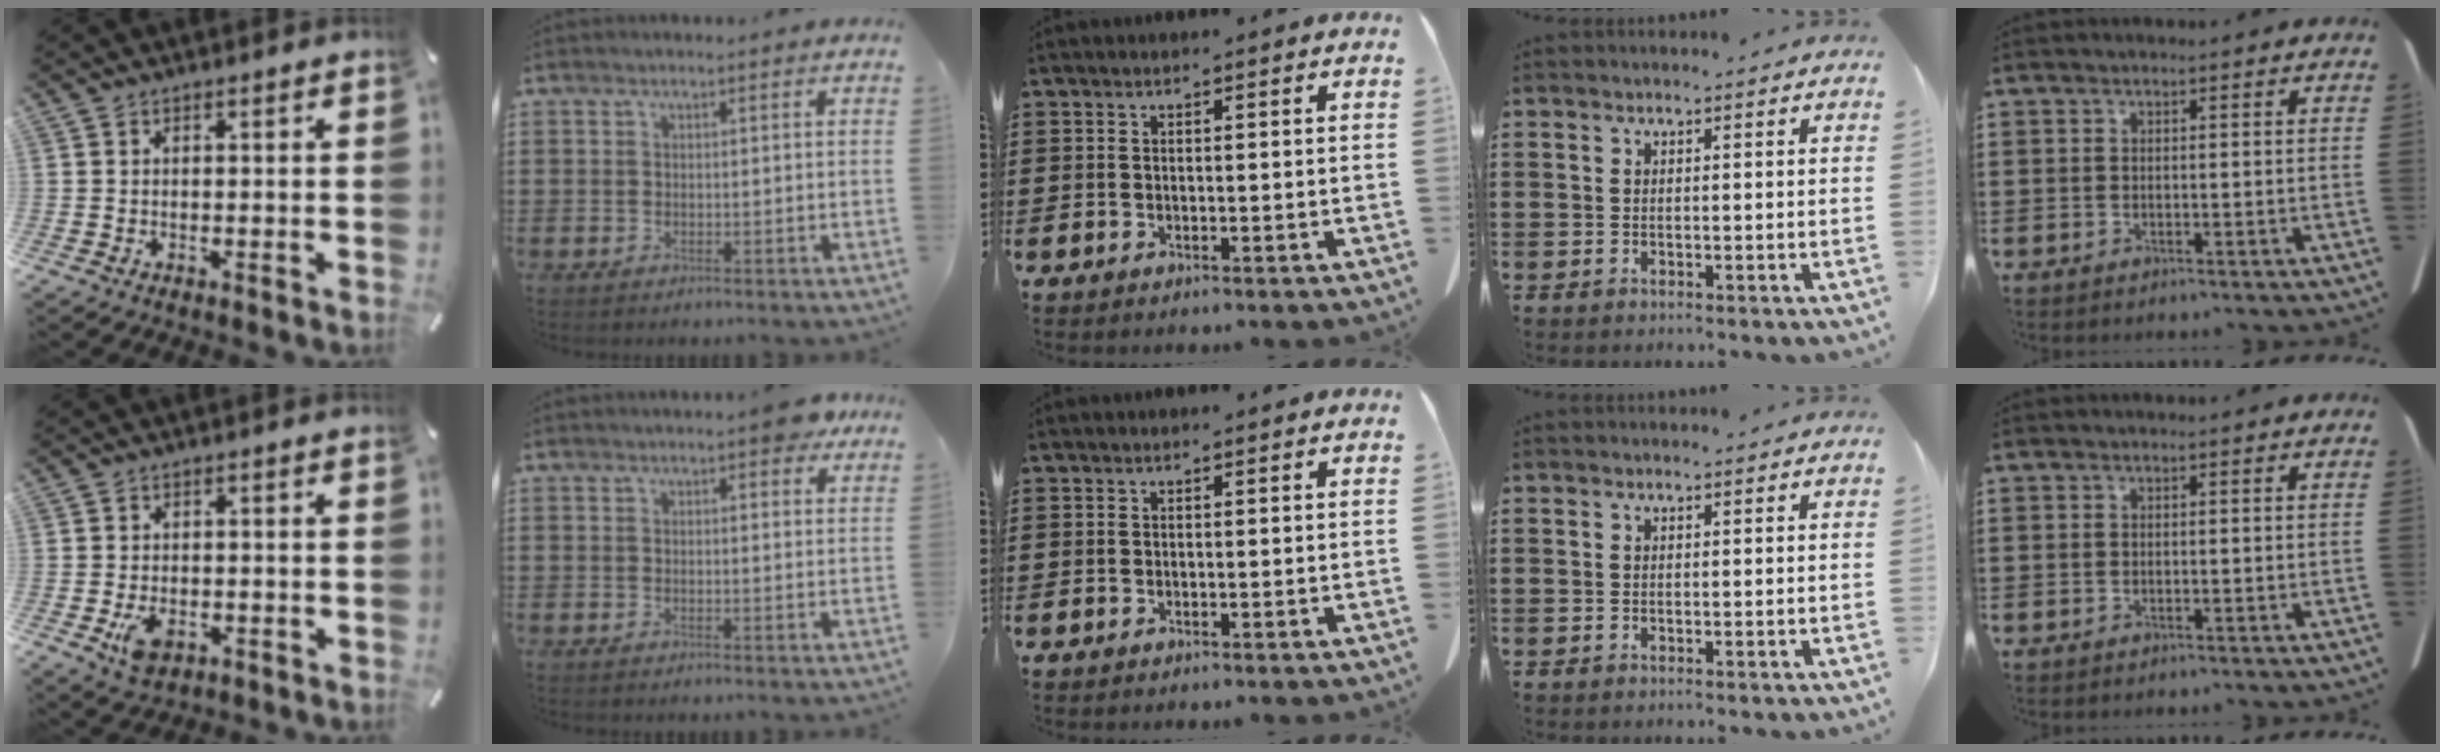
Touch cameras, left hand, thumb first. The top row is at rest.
{"thumb": {"total": 5.0, "force": [-1.7, 3.4, 3.3], "torque": [-0.082, -0.001, -0.033]}, "index": {"total": 3.7, "force": [2.8, 1.0, 2.2], "torque": [-0.027, -0.005, 0.046]}}